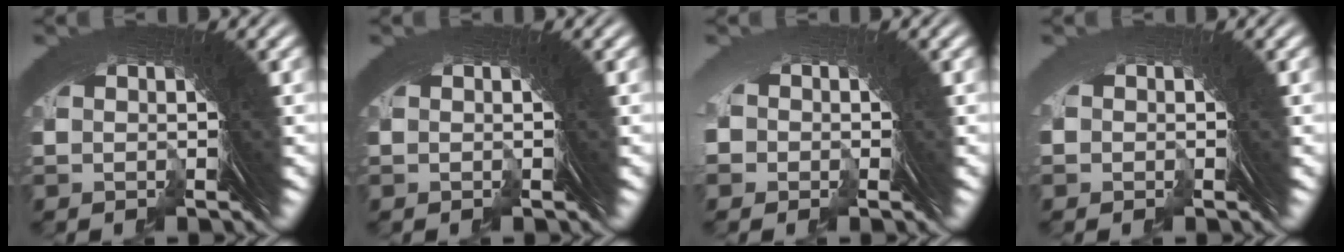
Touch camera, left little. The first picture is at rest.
{"total": 0.0}
{"total": 1.3, "force": [-1.0, 0.6, -0.7], "torque": [0.009, 0.011, -0.023]}
{"total": 1.4, "force": [-0.8, -0.5, -0.9], "torque": [0.023, 0.008, -0.015]}